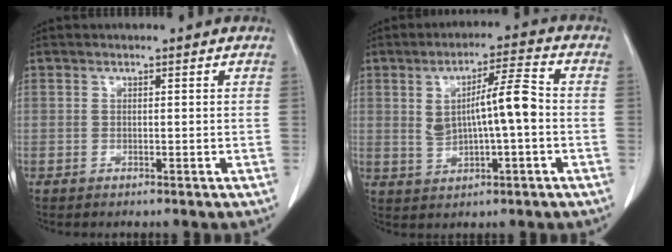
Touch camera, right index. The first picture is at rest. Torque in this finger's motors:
{"motor_torque": [0.31, 0.04, 0.21, 0.07]}